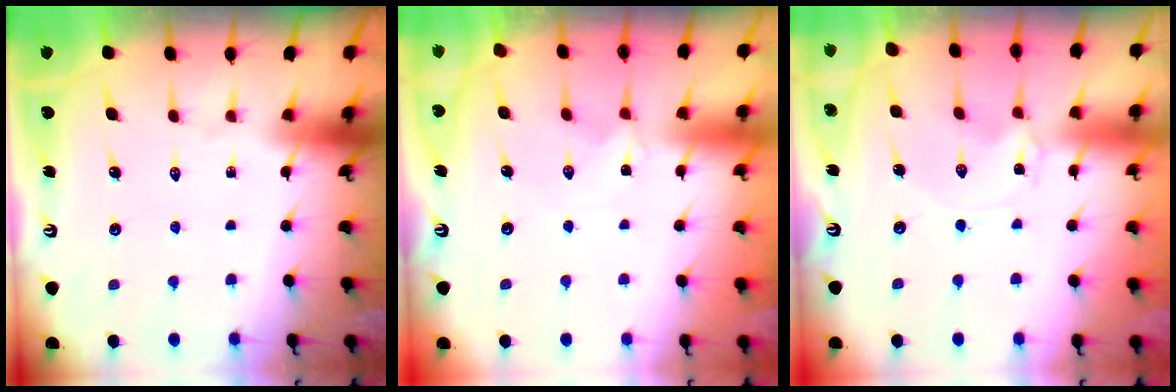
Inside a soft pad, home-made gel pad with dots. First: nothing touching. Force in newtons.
{"total": 1.3, "press": 1.2, "slide": 0.4}
{"total": 0.0}